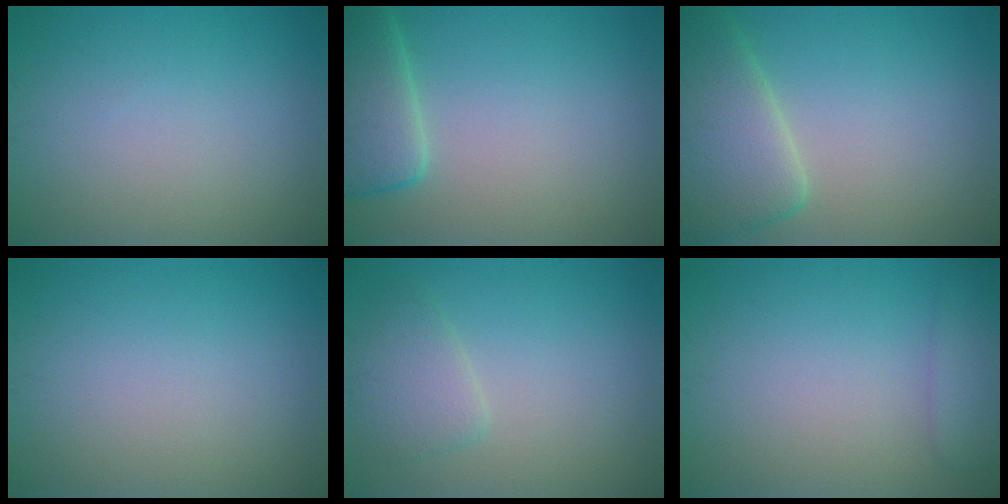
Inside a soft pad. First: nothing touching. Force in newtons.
{"total": 4.8, "press": 4.8, "slide": 0.5}
{"total": 6.1, "press": 6.1, "slide": 0.6}
{"total": 0.0}
{"total": 2.5, "press": 2.5, "slide": 0.2}
{"total": 2.4, "press": 2.3, "slide": 0.3}